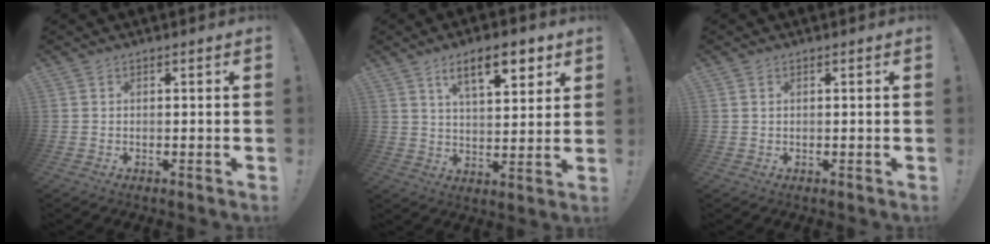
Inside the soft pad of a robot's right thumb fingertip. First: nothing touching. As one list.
[{"total": 12.1, "force": [6.6, 4.2, 9.2], "torque": [-0.131, -0.024, 0.107]}, {"total": 0.8, "force": [0.4, 0.4, 0.5], "torque": [-0.014, 0.003, 0.009]}]